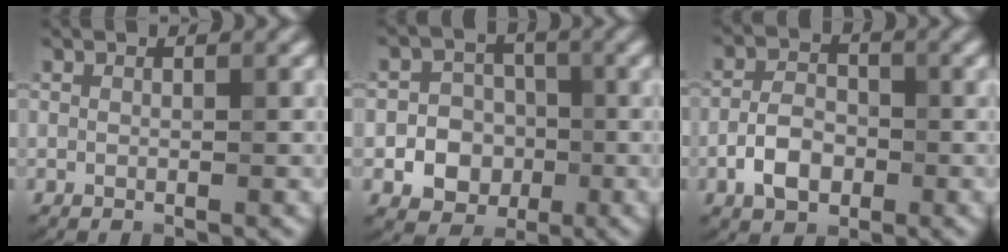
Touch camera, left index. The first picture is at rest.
{"total": 6.8, "force": [-1.8, 6.1, 2.4], "torque": [-0.027, 0.010, -0.054]}
{"total": 3.7, "force": [-1.5, 2.3, 2.5], "torque": [-0.048, 0.008, -0.030]}